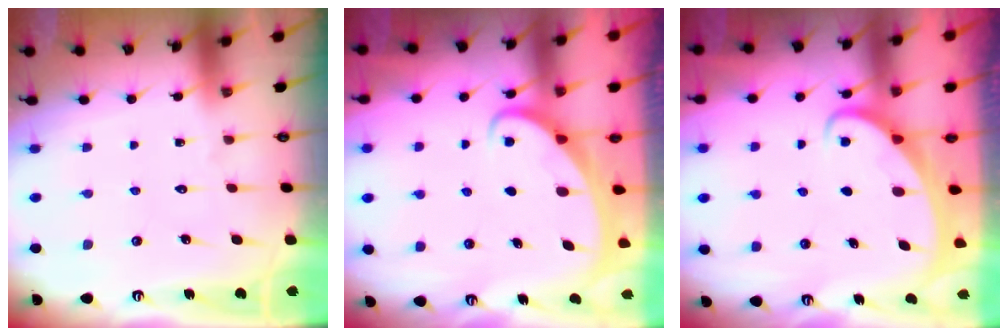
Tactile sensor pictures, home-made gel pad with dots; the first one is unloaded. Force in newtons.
{"total": 2.1, "press": 2.1, "slide": 0.0}
{"total": 2.1, "press": 2.1, "slide": 0.0}